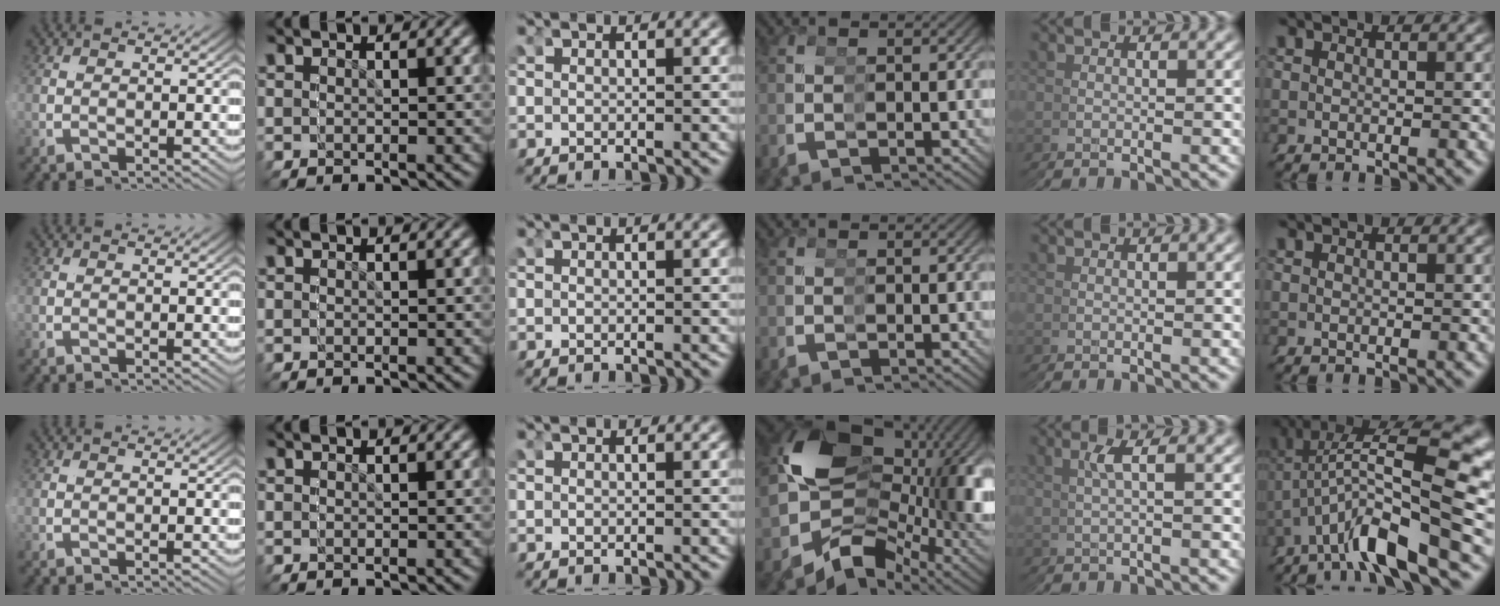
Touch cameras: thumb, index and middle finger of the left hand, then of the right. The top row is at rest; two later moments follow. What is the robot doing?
{"motion": "grasp_and_lifting", "object": "stress ball aka squeeze ball"}